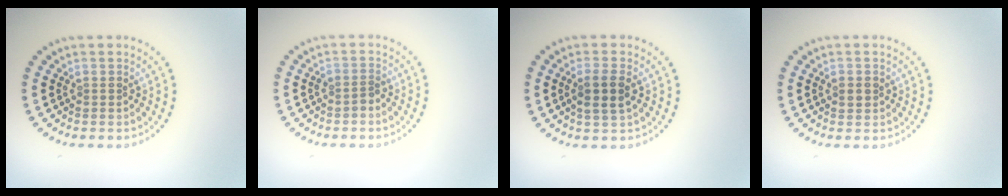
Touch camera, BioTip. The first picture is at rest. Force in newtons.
{"total": 1.1, "press": 0.8, "slide": 0.7}
{"total": 2.7, "press": 2.5, "slide": 1.0}
{"total": 1.2, "press": 1.2, "slide": 0.2}